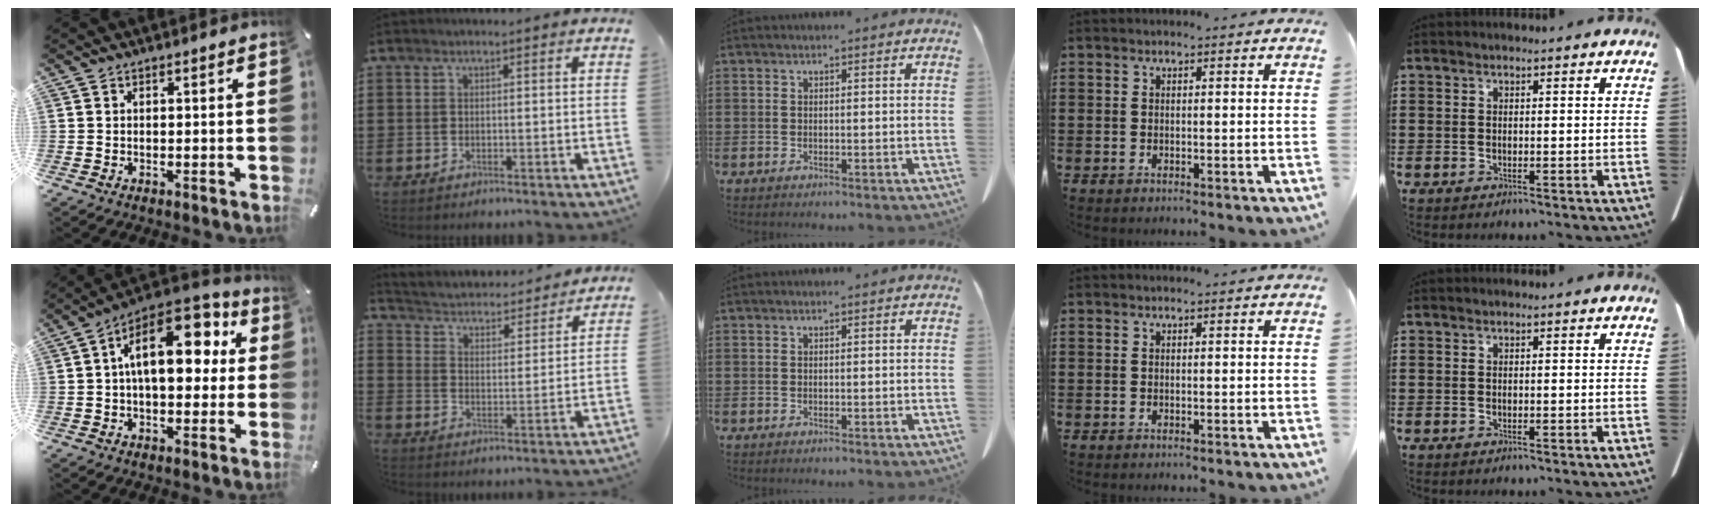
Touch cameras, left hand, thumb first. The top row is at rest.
{"thumb": {"total": 17.3, "force": [4.7, 9.8, 13.5], "torque": [-0.206, -0.022, 0.082]}, "index": {"total": 3.0, "force": [3.0, 0.2, 0.0], "torque": [-0.022, -0.032, 0.042]}}